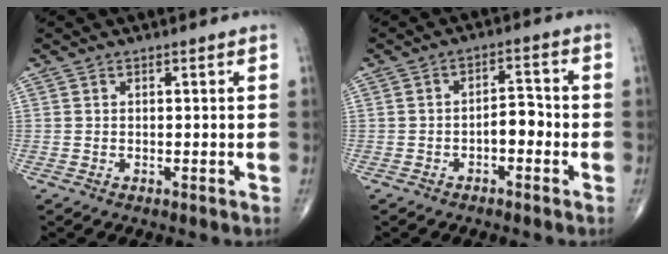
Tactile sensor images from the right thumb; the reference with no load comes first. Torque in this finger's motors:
{"motor_torque": [0.70, 0.94, 0.46, -0.18, 0.06]}